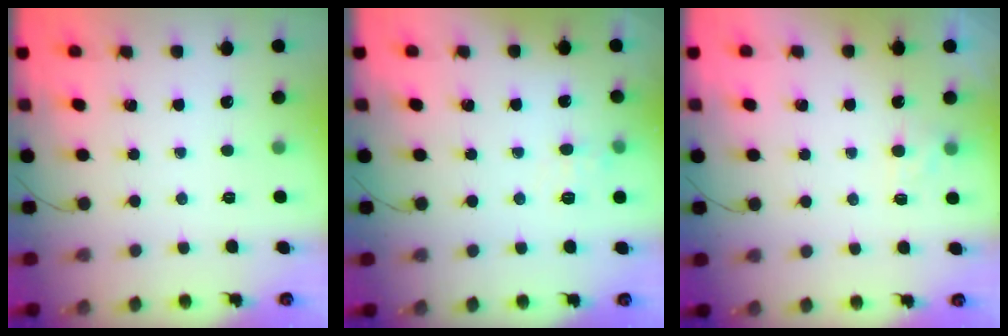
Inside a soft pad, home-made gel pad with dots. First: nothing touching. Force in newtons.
{"total": 5.5, "press": 5.2, "slide": 1.9}
{"total": 3.7, "press": 3.5, "slide": 1.2}